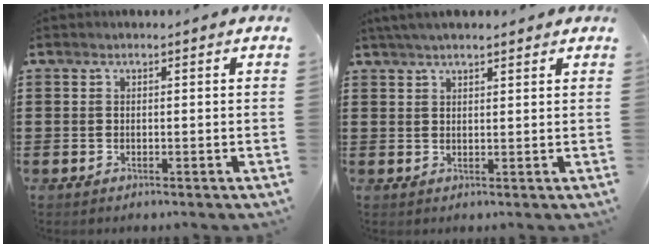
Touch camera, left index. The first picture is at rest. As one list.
[{"total": 2.9, "force": [2.4, 0.5, 1.5], "torque": [-0.034, 0.004, 0.046]}]